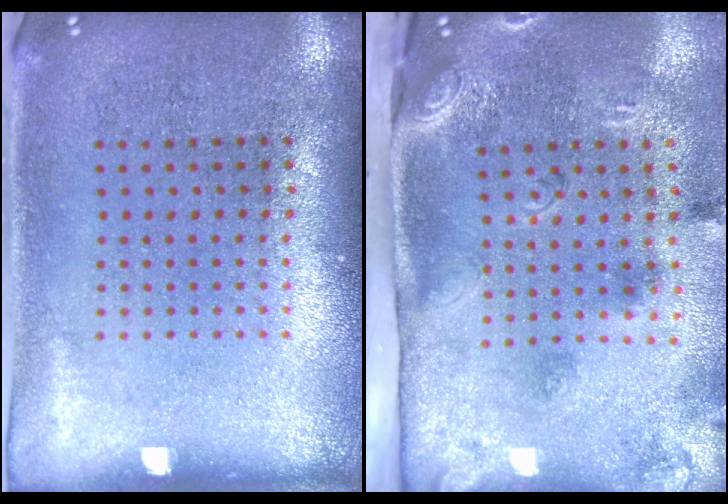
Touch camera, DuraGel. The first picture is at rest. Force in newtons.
{"total": 3.0, "press": 1.9, "slide": 2.3}